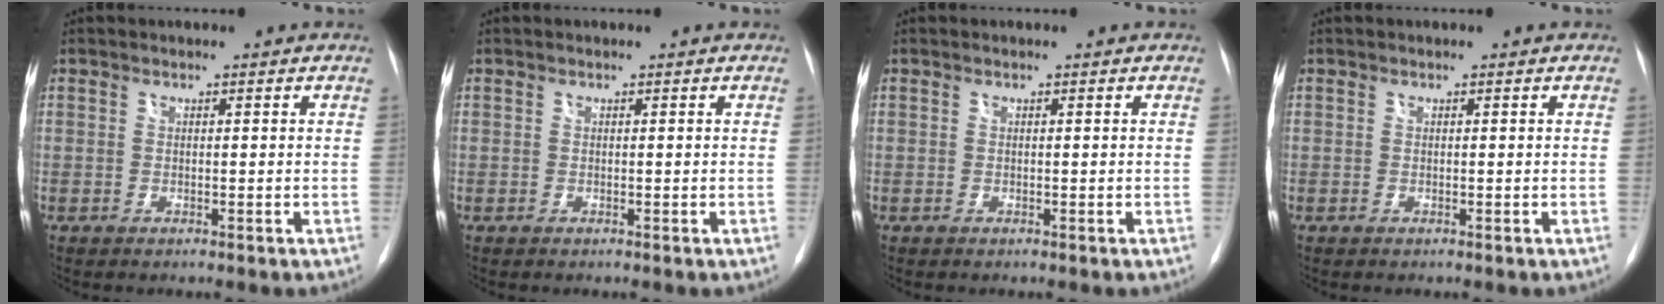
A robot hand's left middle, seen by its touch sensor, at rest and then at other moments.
{"total": 0.0}
{"total": 0.0}
{"total": 0.0}